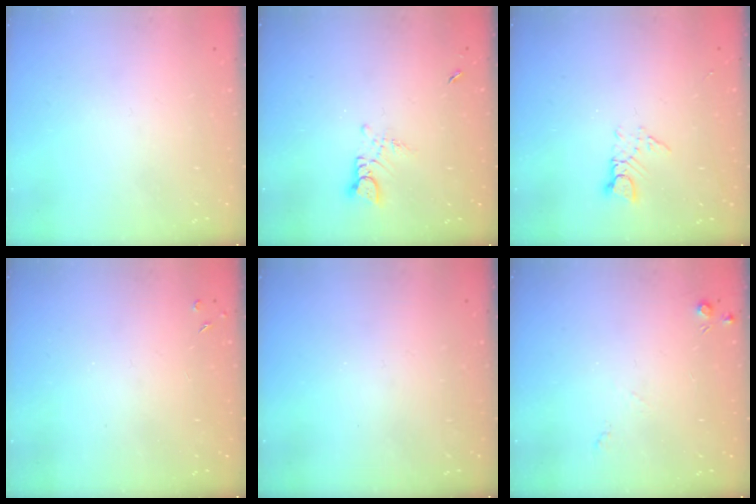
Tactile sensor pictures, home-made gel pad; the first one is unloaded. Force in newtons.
{"total": 2.7, "press": 2.7, "slide": 0.3}
{"total": 3.1, "press": 3.1, "slide": 0.2}
{"total": 2.5, "press": 2.5, "slide": 0.5}
{"total": 0.0}
{"total": 3.9, "press": 3.9, "slide": 0.6}